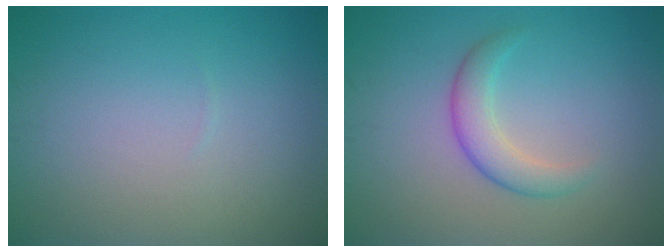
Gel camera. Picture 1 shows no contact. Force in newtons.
{"total": 2.8, "press": 2.8, "slide": 0.1}